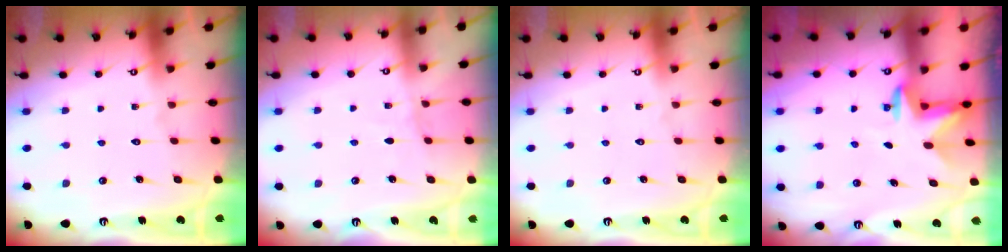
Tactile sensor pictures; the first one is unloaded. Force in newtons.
{"total": 3.3, "press": 3.3, "slide": 0.4}
{"total": 0.0}
{"total": 2.9, "press": 2.8, "slide": 0.7}